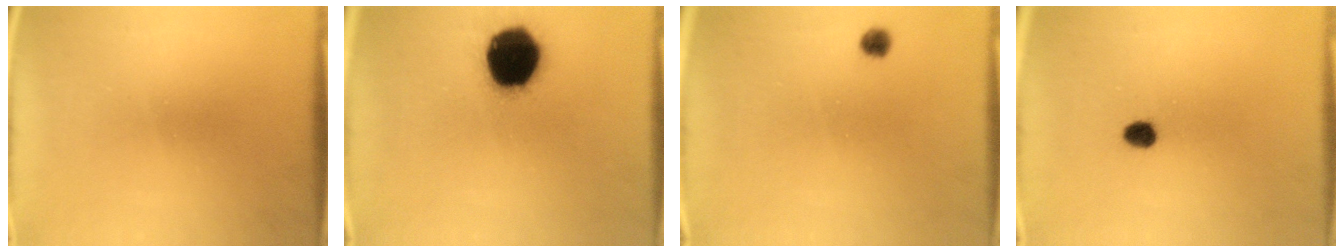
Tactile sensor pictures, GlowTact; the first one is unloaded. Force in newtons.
{"total": 19.1}
{"total": 1.8}
{"total": 2.8}